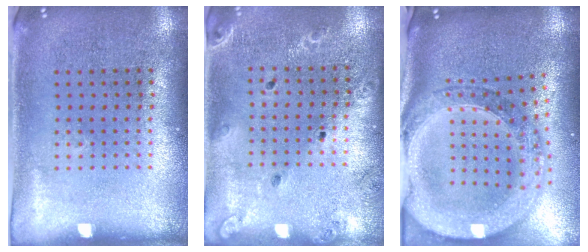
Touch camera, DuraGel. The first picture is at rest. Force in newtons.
{"total": 1.5, "press": 1.5, "slide": 0.1}
{"total": 3.0, "press": 2.4, "slide": 1.7}